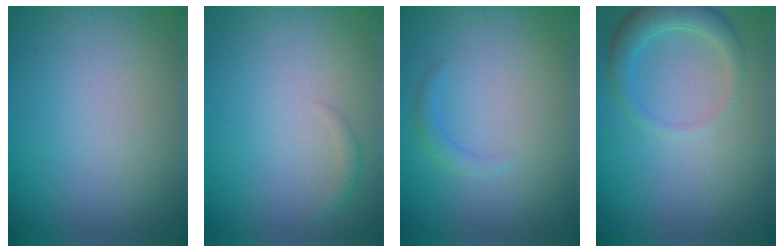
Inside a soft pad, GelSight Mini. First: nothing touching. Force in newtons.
{"total": 0.8, "press": 0.8, "slide": 0.1}
{"total": 1.1, "press": 1.1, "slide": 0.2}
{"total": 2.9, "press": 2.9, "slide": 0.1}